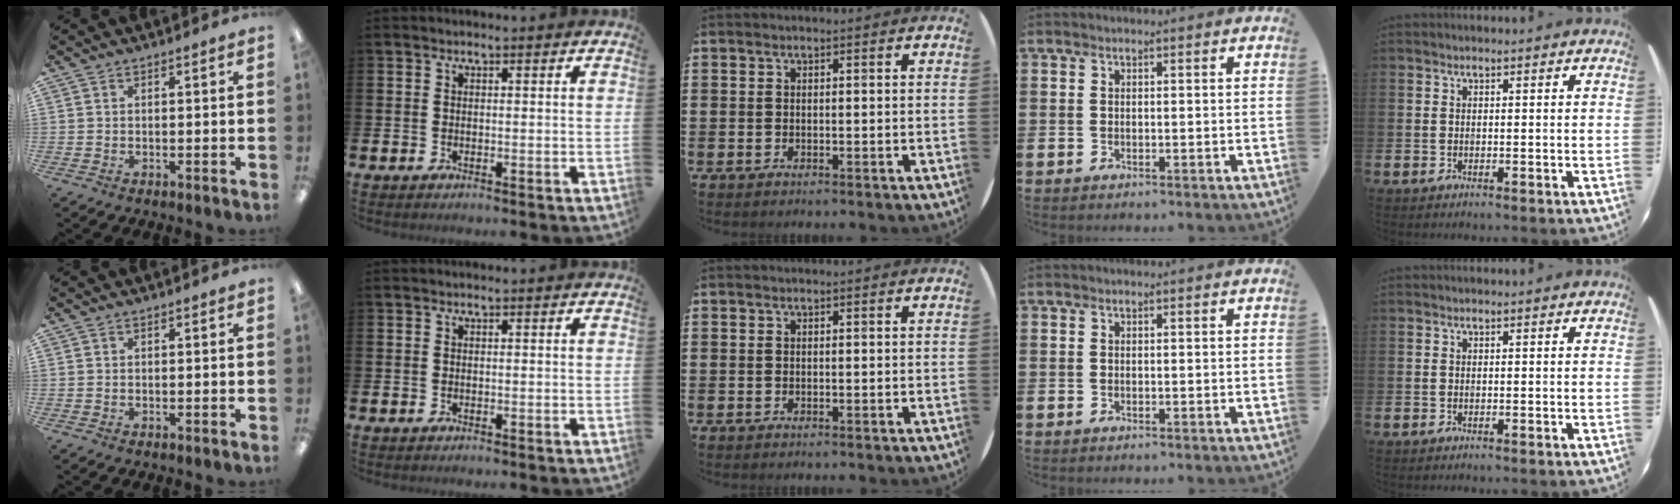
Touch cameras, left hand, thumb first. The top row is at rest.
{}